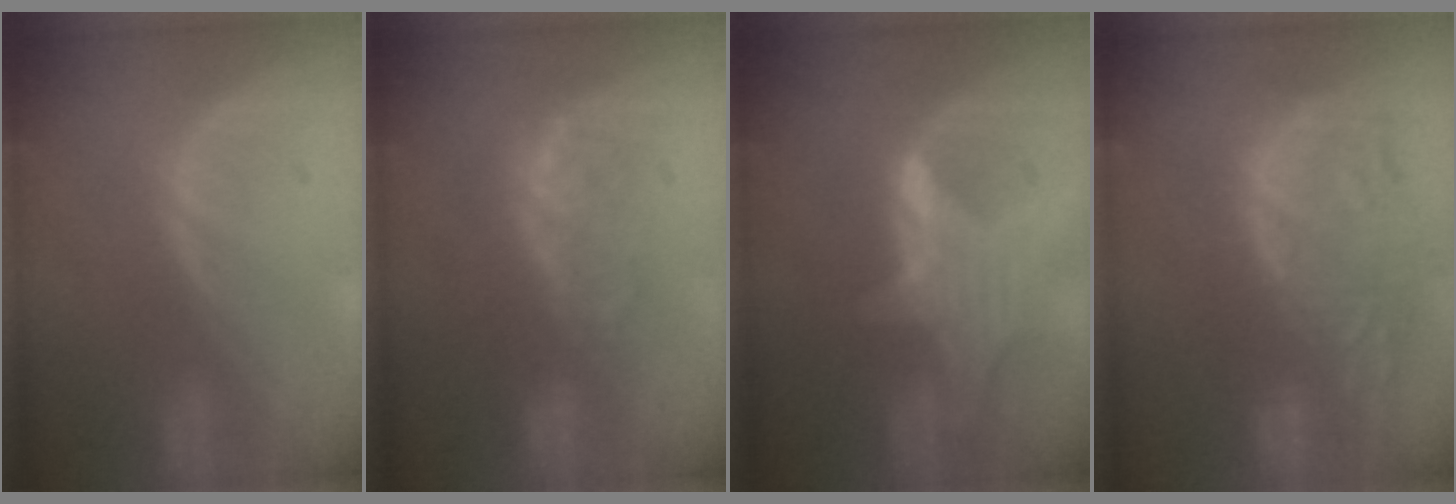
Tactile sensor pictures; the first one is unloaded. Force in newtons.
{"total": 7.7, "press": 7.1, "slide": 3.0}
{"total": 6.6, "press": 6.5, "slide": 1.1}
{"total": 11.8, "press": 11.2, "slide": 3.9}